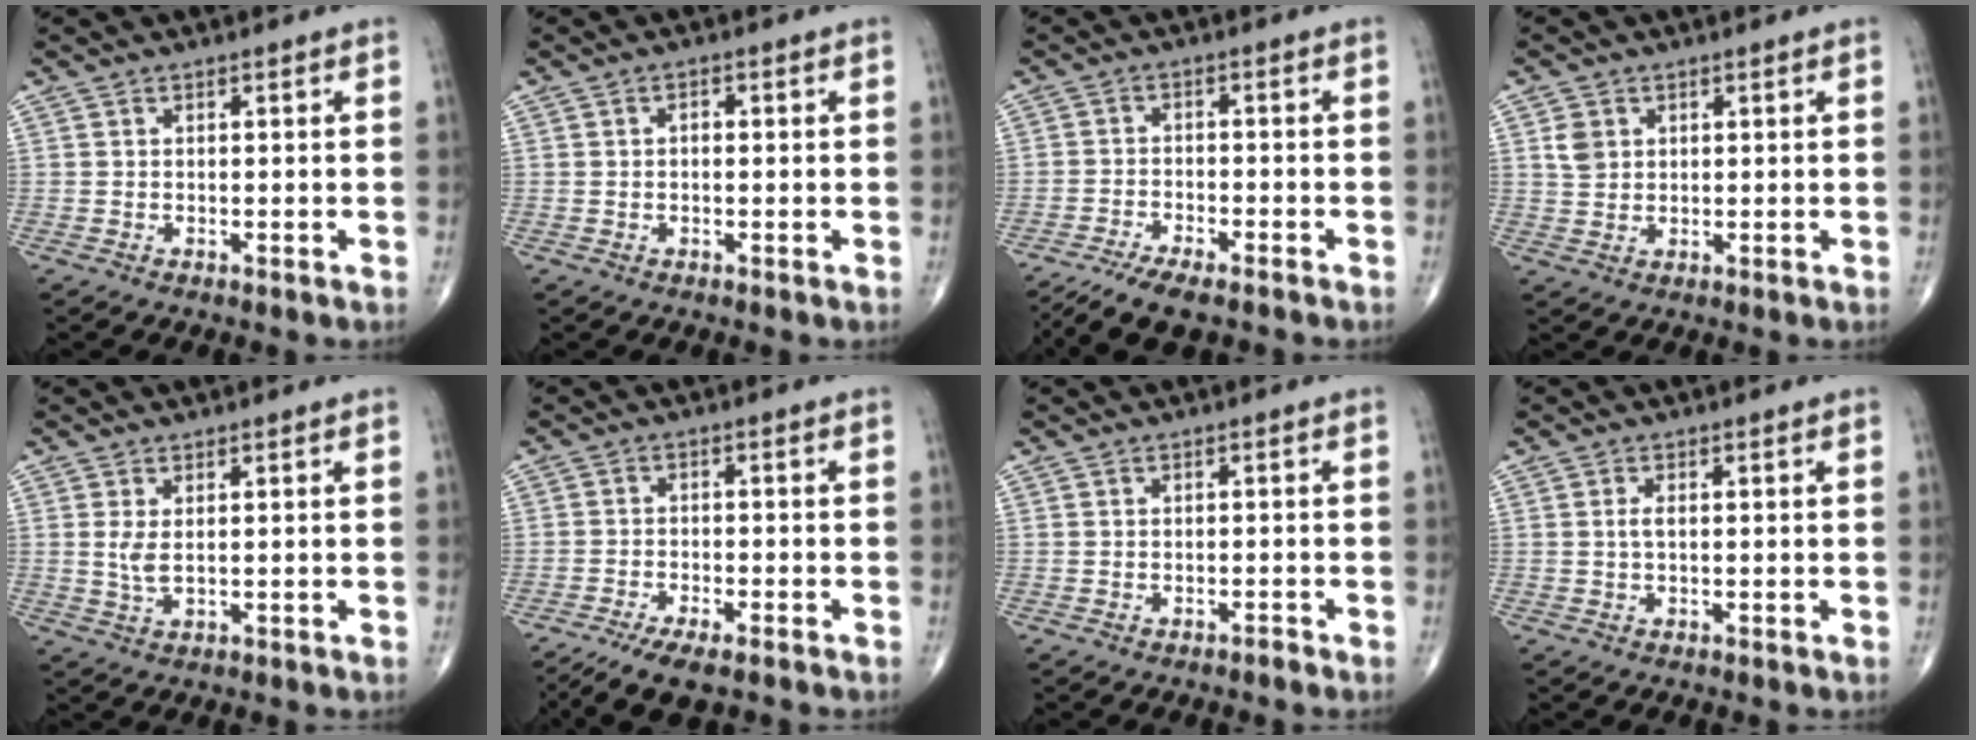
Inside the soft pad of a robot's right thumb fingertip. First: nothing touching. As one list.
[{"total": 1.1, "force": [0.0, 0.7, 0.9], "torque": [-0.008, 0.005, -0.005]}, {"total": 8.1, "force": [-6.4, 2.1, 4.5], "torque": [-0.085, 0.012, -0.114]}, {"total": 3.4, "force": [1.1, 2.8, 1.6], "torque": [-0.019, -0.001, 0.023]}, {"total": 2.7, "force": [0.5, 1.1, 2.5], "torque": [-0.055, -0.006, 0.015]}, {"total": 8.0, "force": [-5.9, 2.4, 4.8], "torque": [-0.088, 0.005, -0.102]}, {"total": 0.8, "force": [-0.7, 0.1, 0.3], "torque": [-0.007, 0.007, -0.012]}, {"total": 1.2, "force": [0.0, 0.6, 1.1], "torque": [-0.025, 0.000, 0.000]}]